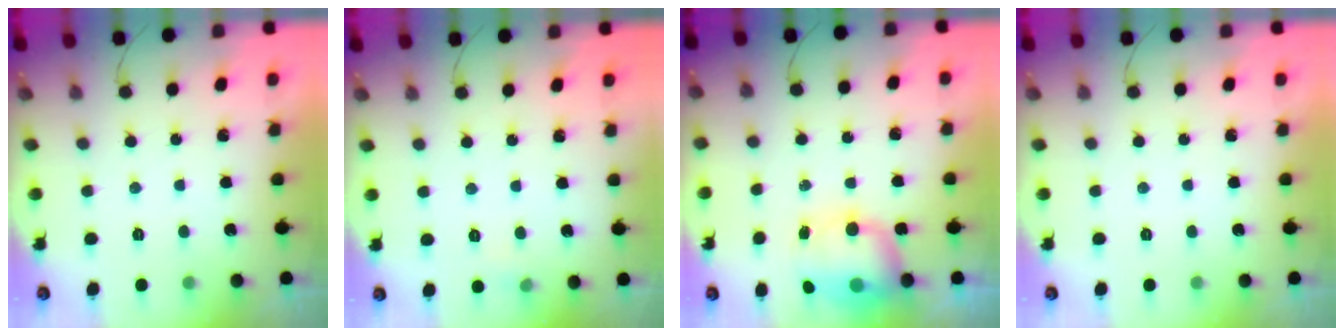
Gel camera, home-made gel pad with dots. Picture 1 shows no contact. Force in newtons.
{"total": 3.2, "press": 3.1, "slide": 0.9}
{"total": 9.4, "press": 8.5, "slide": 4.0}
{"total": 0.0}